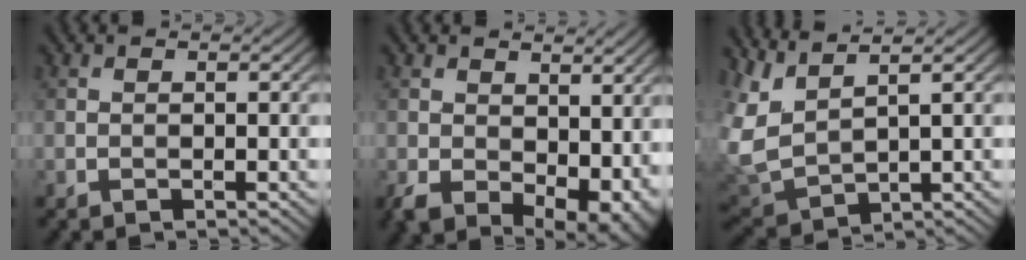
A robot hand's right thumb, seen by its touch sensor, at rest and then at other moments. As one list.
[{"total": 10.1, "force": [-0.4, 6.8, 7.5], "torque": [-0.143, -0.043, 0.018]}, {"total": 7.2, "force": [4.3, 2.7, 5.1], "torque": [-0.152, 0.007, 0.088]}]